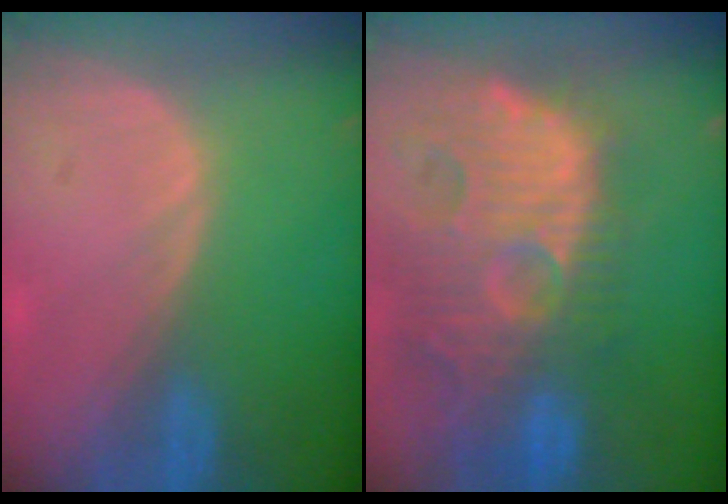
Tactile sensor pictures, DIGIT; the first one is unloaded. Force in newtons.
{"total": 14.4, "press": 12.6, "slide": 7.0}